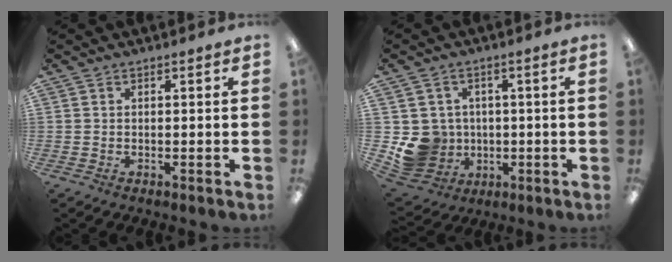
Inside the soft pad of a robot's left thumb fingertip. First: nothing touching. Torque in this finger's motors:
{"motor_torque": [0.00, 0.12, 0.00, 0.03, 0.01]}